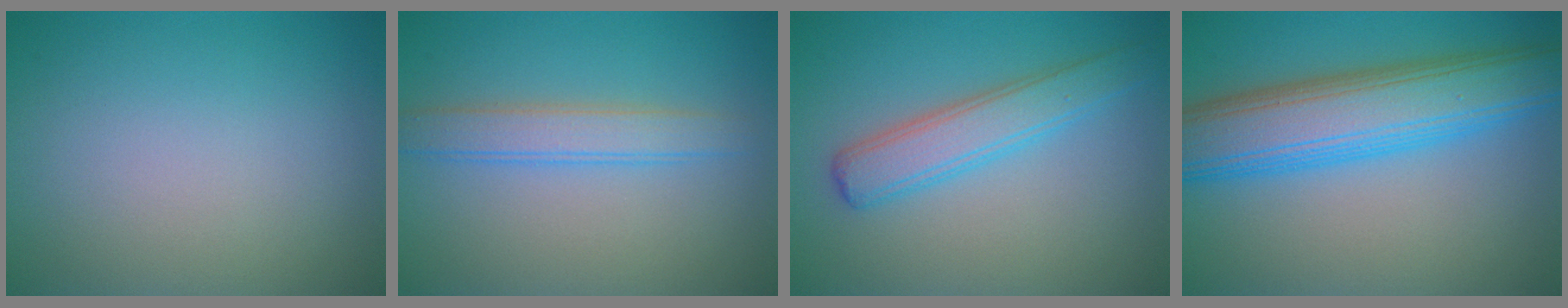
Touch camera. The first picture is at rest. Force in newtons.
{"total": 2.9, "press": 2.9, "slide": 0.0}
{"total": 3.9, "press": 3.9, "slide": 0.1}
{"total": 9.5, "press": 9.5, "slide": 0.2}